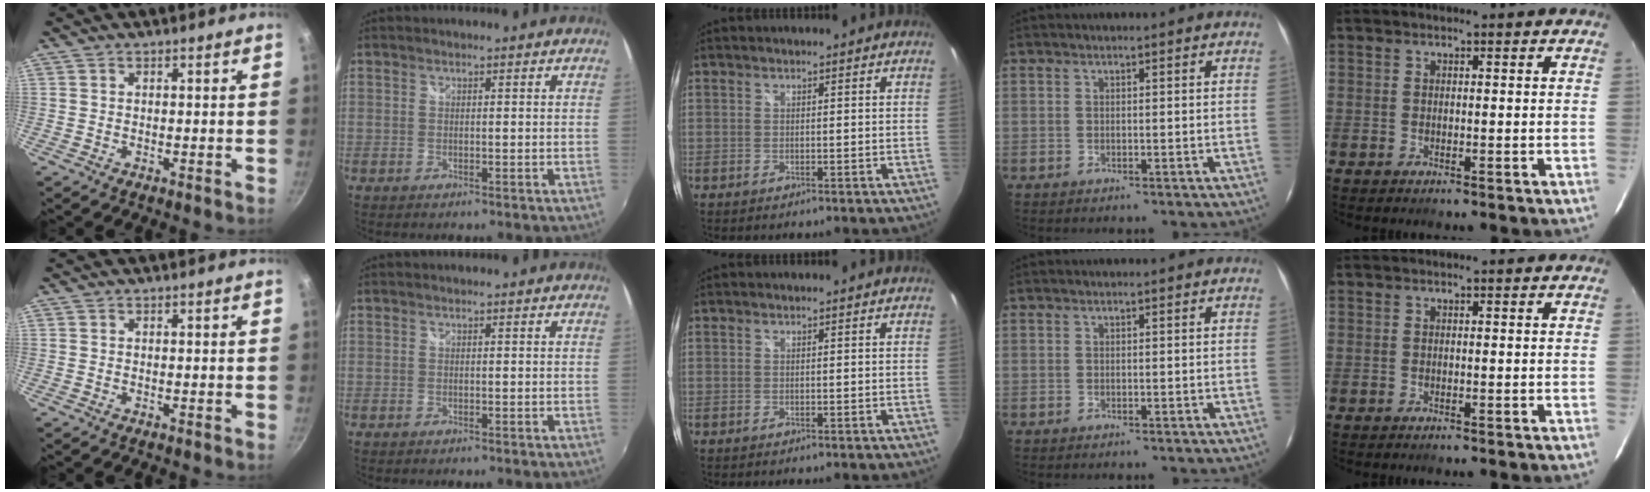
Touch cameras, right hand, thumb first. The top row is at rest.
{}